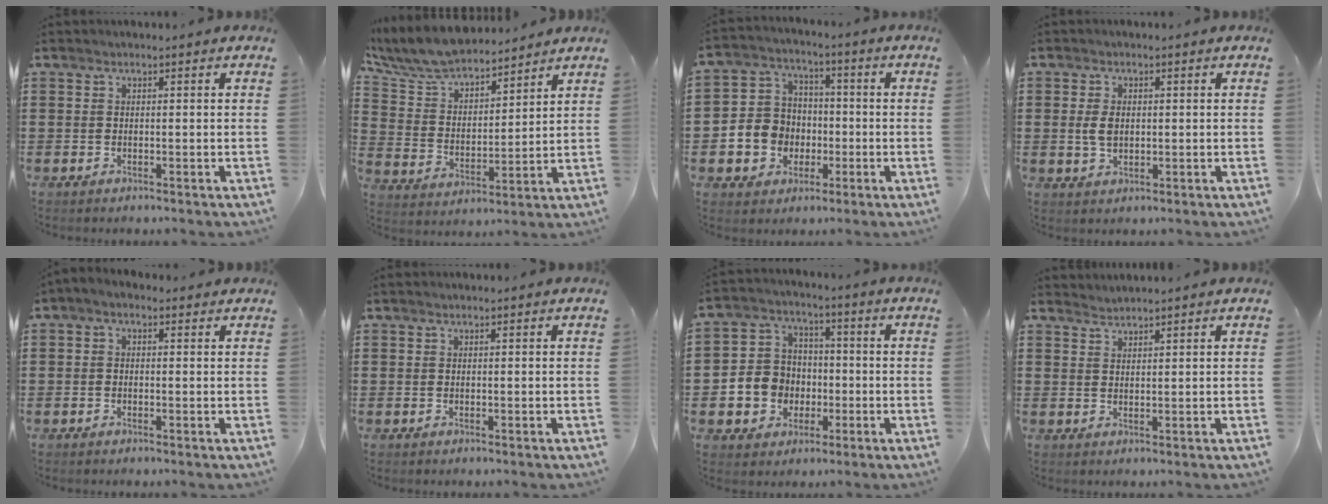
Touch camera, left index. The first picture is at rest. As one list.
[{"total": 8.6, "force": [7.8, 1.9, 2.9], "torque": [-0.093, -0.041, 0.140]}, {"total": 7.2, "force": [-1.5, 6.8, 1.6], "torque": [-0.074, 0.009, -0.028]}, {"total": 3.2, "force": [0.4, 2.0, 2.5], "torque": [-0.067, 0.001, 0.002]}, {"total": 1.1, "force": [-0.6, 0.6, 0.7], "torque": [-0.015, 0.001, -0.011]}, {"total": 0.0}, {"total": 7.2, "force": [-1.4, 6.9, 1.7], "torque": [-0.076, 0.012, -0.027]}, {"total": 1.3, "force": [1.2, -0.2, -0.3], "torque": [0.003, 0.000, 0.026]}]